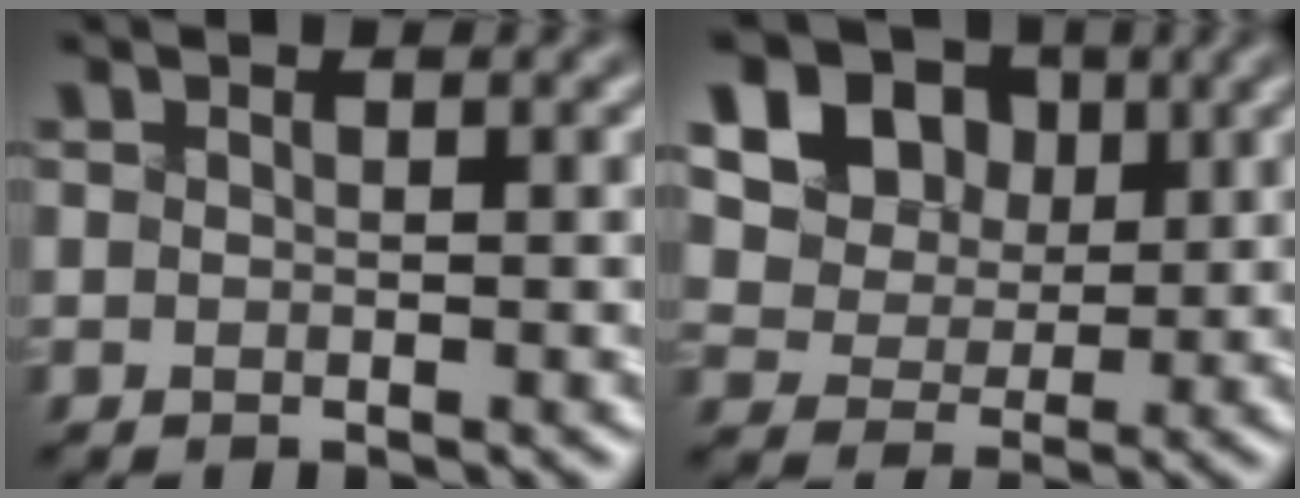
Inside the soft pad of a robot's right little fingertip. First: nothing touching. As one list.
[{"total": 15.3, "force": [6.7, 12.0, 6.7], "torque": [-0.178, 0.031, 0.124]}]